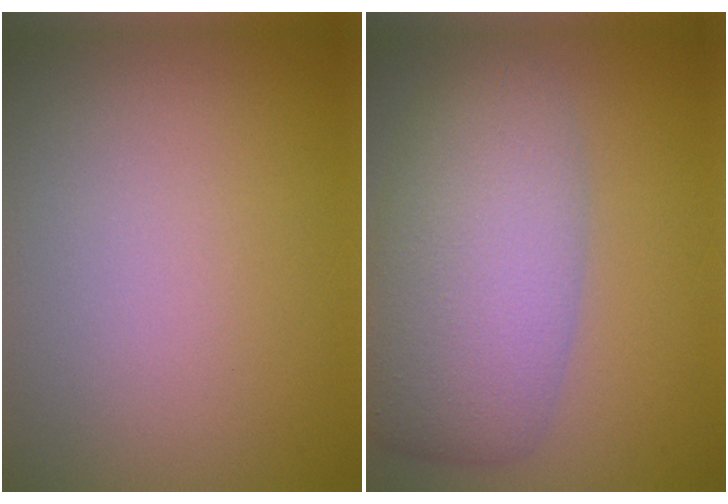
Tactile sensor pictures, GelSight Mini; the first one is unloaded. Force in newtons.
{"total": 7.7, "press": 7.7, "slide": 0.4}